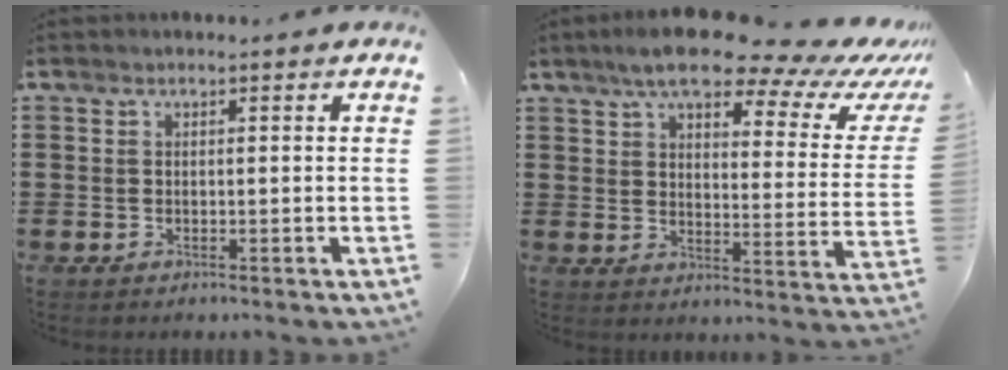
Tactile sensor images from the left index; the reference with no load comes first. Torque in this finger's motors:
{"motor_torque": [0.57, -1.57, 1.05, 0.21]}